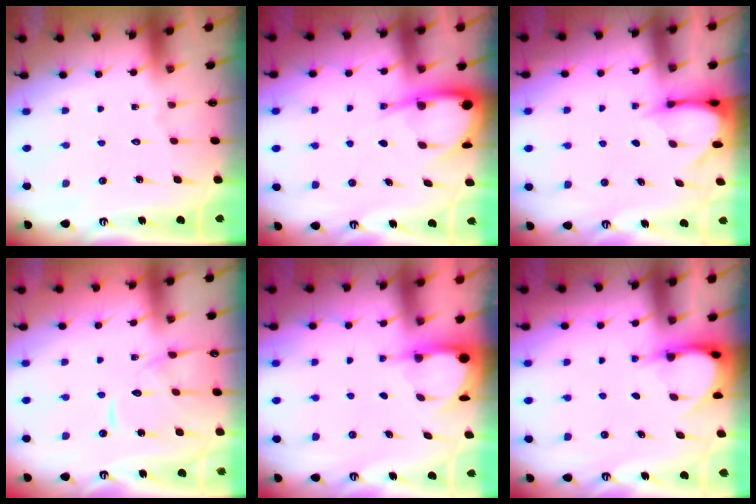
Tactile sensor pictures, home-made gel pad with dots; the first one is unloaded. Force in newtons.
{"total": 7.8, "press": 7.7, "slide": 0.8}
{"total": 3.8, "press": 3.8, "slide": 0.2}
{"total": 11.6, "press": 11.6, "slide": 1.0}
{"total": 3.9, "press": 3.9, "slide": 0.3}
{"total": 3.8, "press": 3.8, "slide": 0.3}